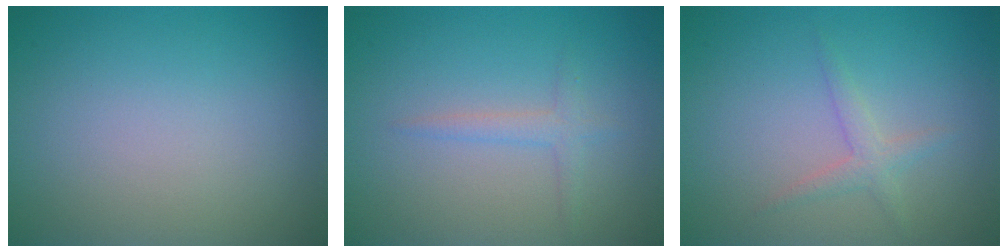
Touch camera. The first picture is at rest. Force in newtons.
{"total": 1.4, "press": 1.4, "slide": 0.1}
{"total": 1.6, "press": 1.6, "slide": 0.0}